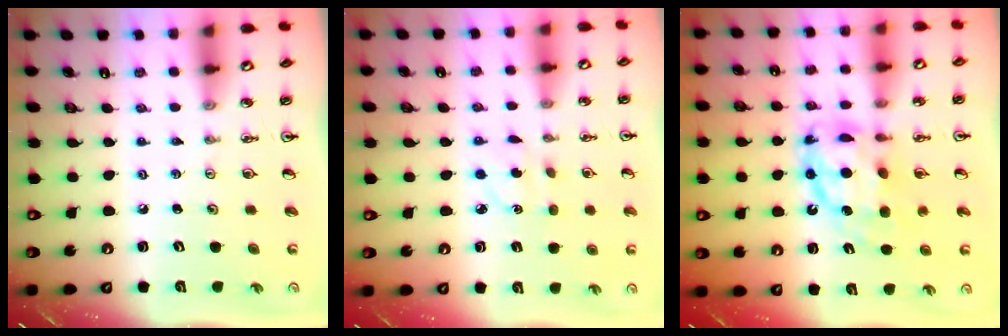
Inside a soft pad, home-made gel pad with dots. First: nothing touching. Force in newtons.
{"total": 3.5, "press": 3.4, "slide": 0.7}
{"total": 12.3, "press": 12.3, "slide": 1.1}